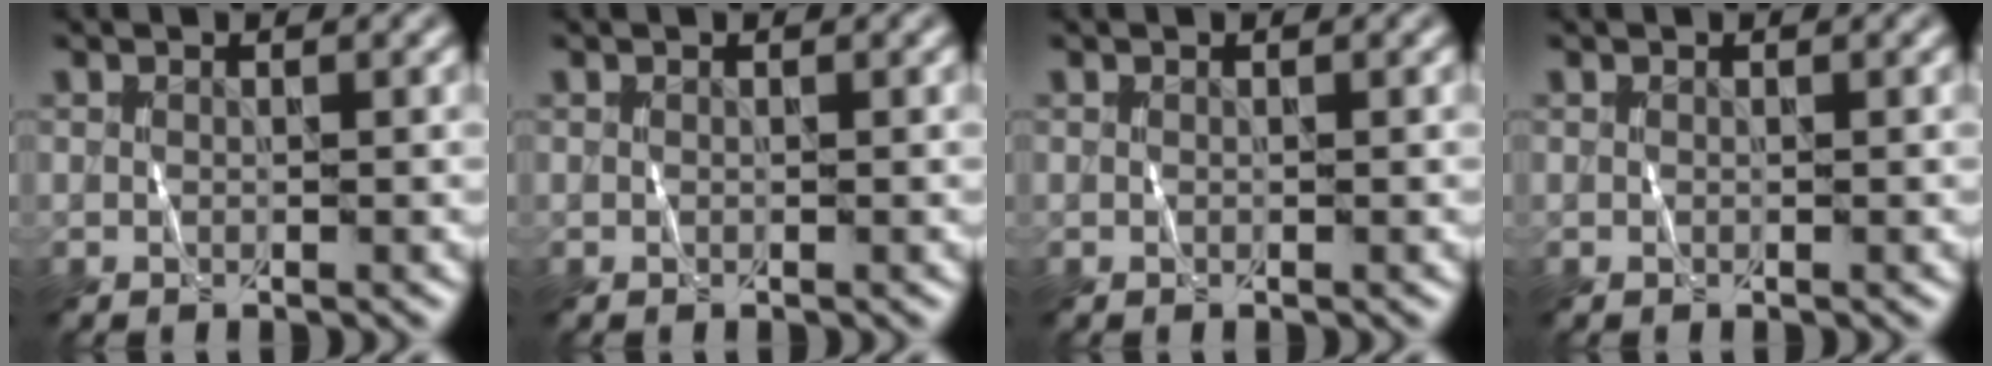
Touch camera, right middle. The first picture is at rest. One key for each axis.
{"total": 0.0}
{"total": 0.0}
{"total": 0.0}